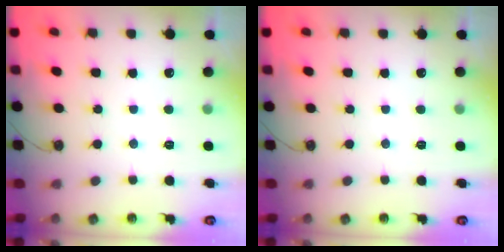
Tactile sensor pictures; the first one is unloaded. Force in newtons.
{"total": 0.0}